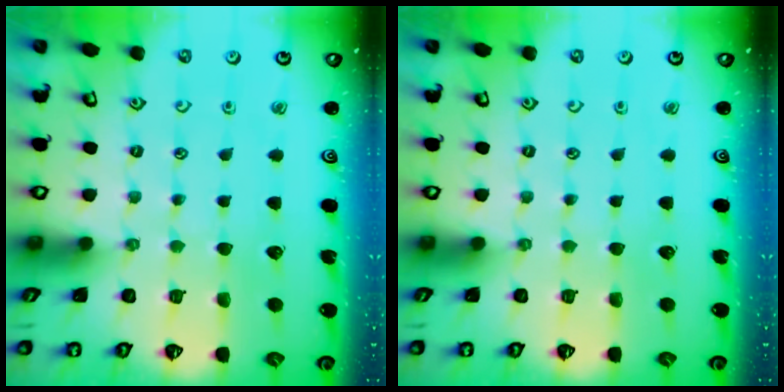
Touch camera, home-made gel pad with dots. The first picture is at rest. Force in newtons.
{"total": 0.0}